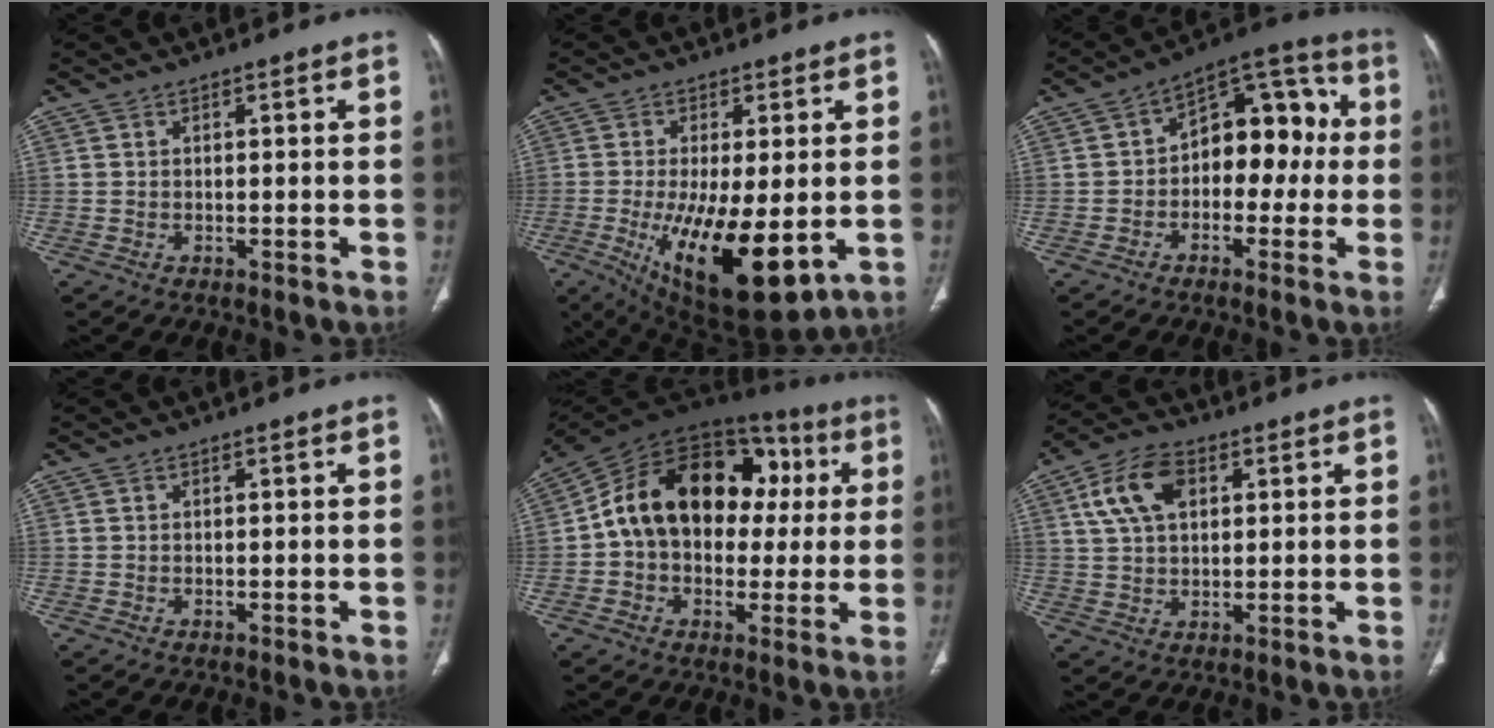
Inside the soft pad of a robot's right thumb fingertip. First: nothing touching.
{"total": 17.8, "force": [-3.8, 6.5, 16.1], "torque": [-0.277, -0.030, -0.038]}
{"total": 13.5, "force": [-0.2, 8.5, 10.5], "torque": [-0.096, 0.051, -0.018]}
{"total": 0.0}
{"total": 22.4, "force": [2.6, 15.9, 15.6], "torque": [-0.218, 0.051, 0.038]}
{"total": 9.9, "force": [3.6, 6.1, 7.0], "torque": [-0.125, 0.005, 0.063]}